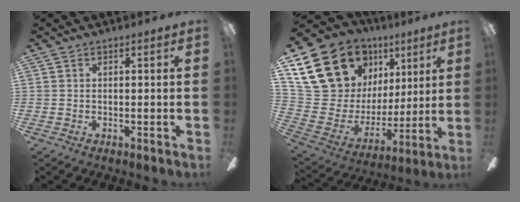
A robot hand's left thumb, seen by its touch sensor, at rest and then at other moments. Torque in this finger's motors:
{"motor_torque": [0.46, 0.54, 1.35, -1.42, 0.20]}